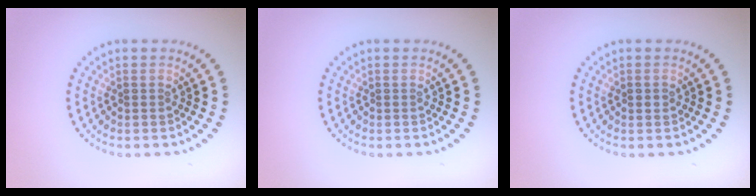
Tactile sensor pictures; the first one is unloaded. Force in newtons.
{"total": 0.0}
{"total": 0.8, "press": 0.8, "slide": 0.2}